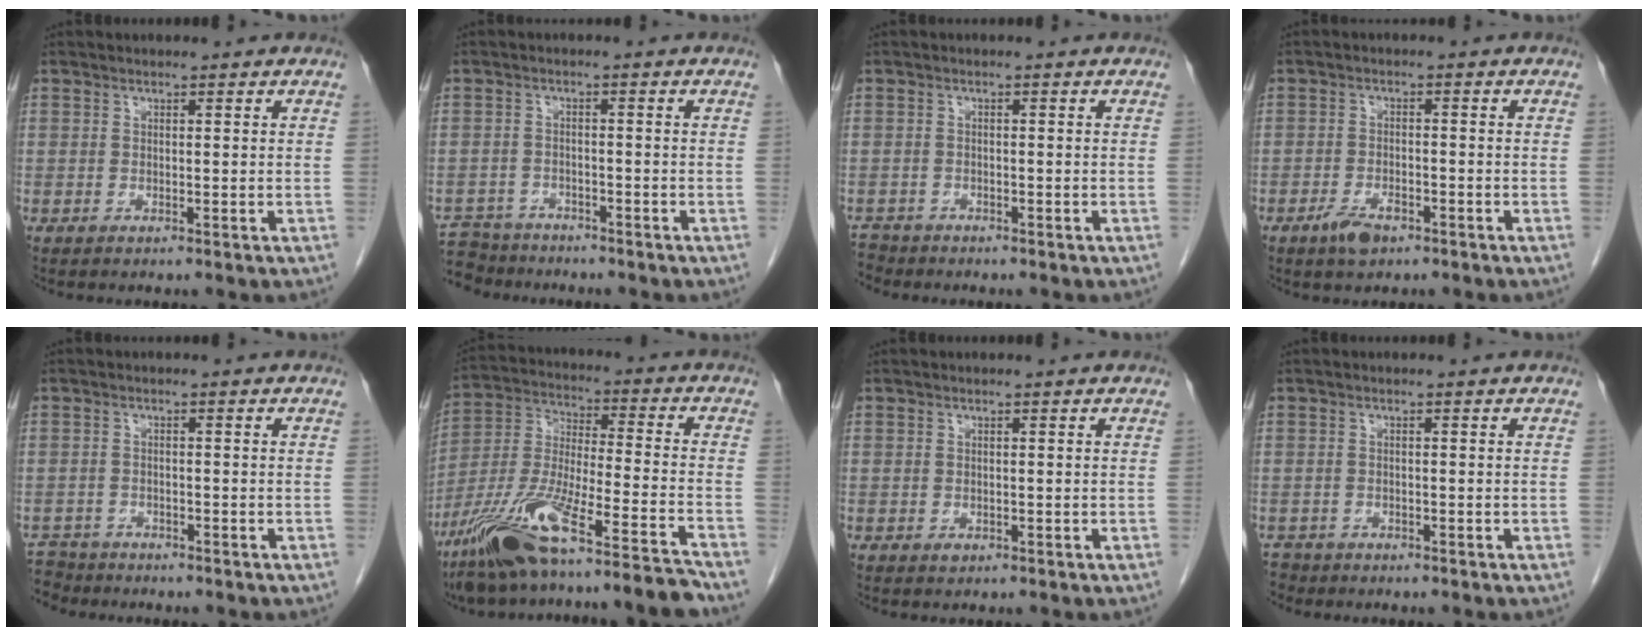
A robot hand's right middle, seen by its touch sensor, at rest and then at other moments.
{"total": 6.7, "force": [-6.3, 2.5, 0.2], "torque": [-0.004, 0.001, -0.107]}
{"total": 2.6, "force": [-2.4, 0.7, -0.4], "torque": [0.004, -0.007, -0.046]}
{"total": 3.8, "force": [-2.5, 1.6, 2.4], "torque": [-0.049, 0.000, -0.040]}
{"total": 4.5, "force": [-4.1, 1.7, -0.5], "torque": [0.010, -0.007, -0.075]}
{"total": 19.8, "force": [-15.9, -0.1, 11.8], "torque": [-0.233, -0.017, -0.283]}
{"total": 0.6, "force": [-0.3, 0.5, 0.3], "torque": [-0.007, 0.001, -0.002]}
{"total": 2.3, "force": [-2.0, 1.1, -0.3], "torque": [-0.002, -0.001, -0.036]}